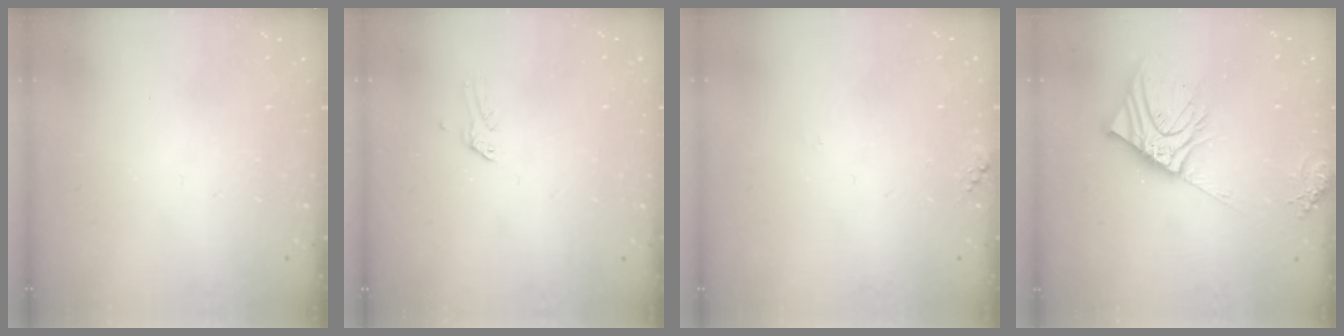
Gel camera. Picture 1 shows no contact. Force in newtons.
{"total": 0.0}
{"total": 4.2, "press": 4.2, "slide": 0.6}
{"total": 16.0, "press": 15.6, "slide": 3.1}